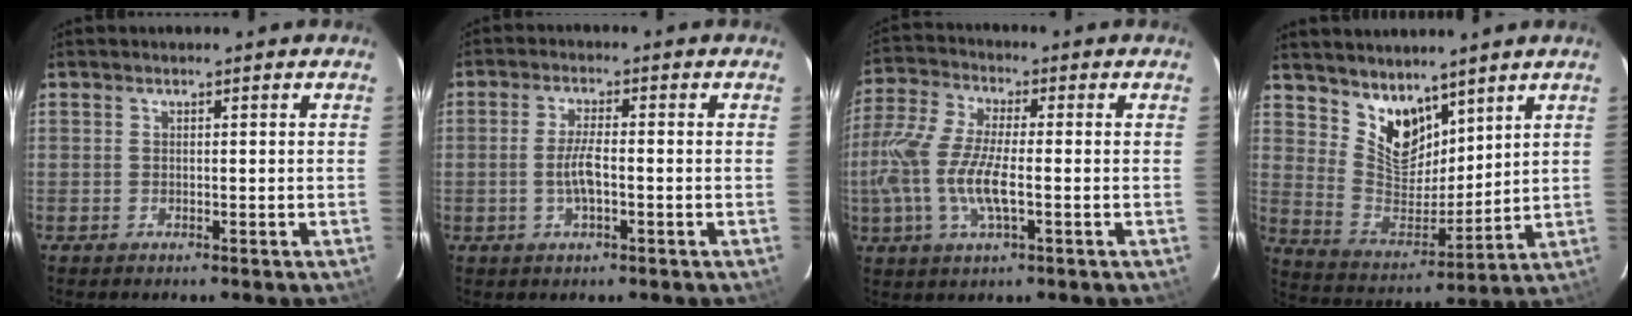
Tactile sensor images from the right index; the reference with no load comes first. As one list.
[{"total": 4.8, "force": [-1.1, 1.3, 4.4], "torque": [-0.087, -0.001, -0.019]}, {"total": 13.1, "force": [-2.2, 4.3, 12.2], "torque": [-0.262, -0.004, -0.051]}, {"total": 11.1, "force": [8.1, 5.9, 4.8], "torque": [-0.085, -0.002, 0.166]}]